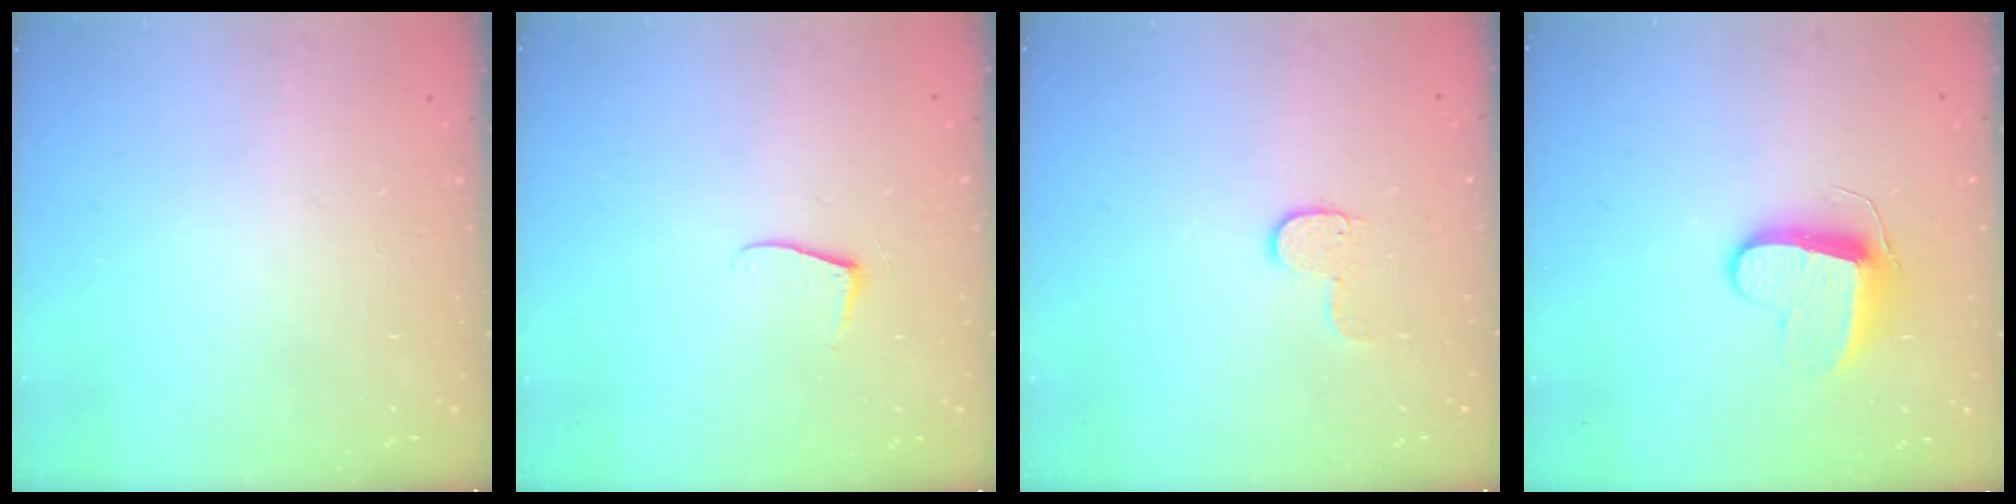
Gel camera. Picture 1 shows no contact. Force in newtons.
{"total": 5.2, "press": 5.2, "slide": 0.5}
{"total": 6.1, "press": 6.1, "slide": 0.4}
{"total": 9.7, "press": 9.7, "slide": 0.2}